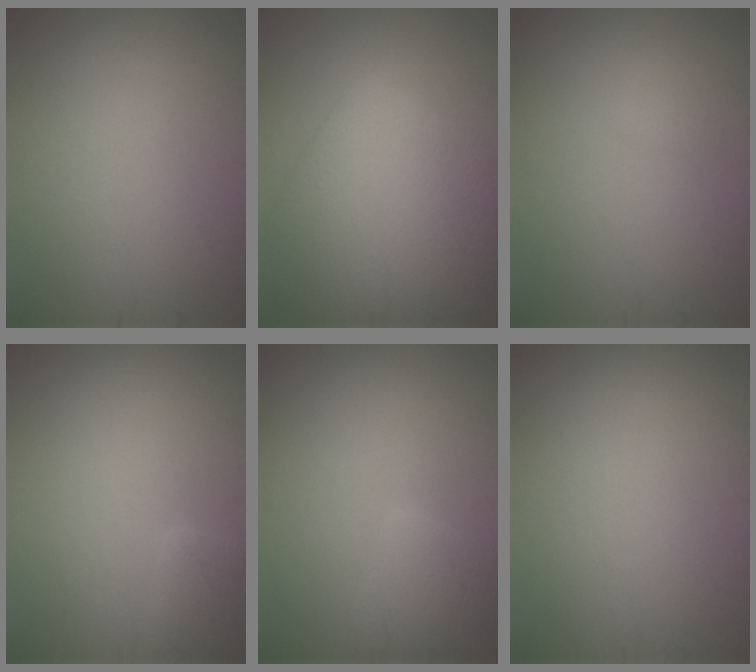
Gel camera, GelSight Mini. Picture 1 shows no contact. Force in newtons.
{"total": 11.2, "press": 11.2, "slide": 0.4}
{"total": 0.5, "press": 0.5, "slide": 0.0}
{"total": 1.8, "press": 1.8, "slide": 0.2}
{"total": 3.0, "press": 3.0, "slide": 0.3}
{"total": 0.0}